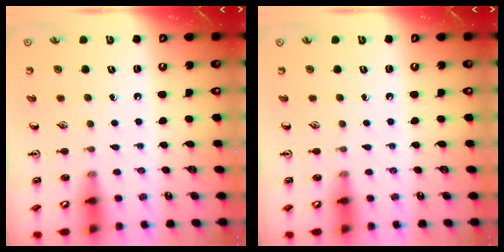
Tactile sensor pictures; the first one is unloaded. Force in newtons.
{"total": 0.0}